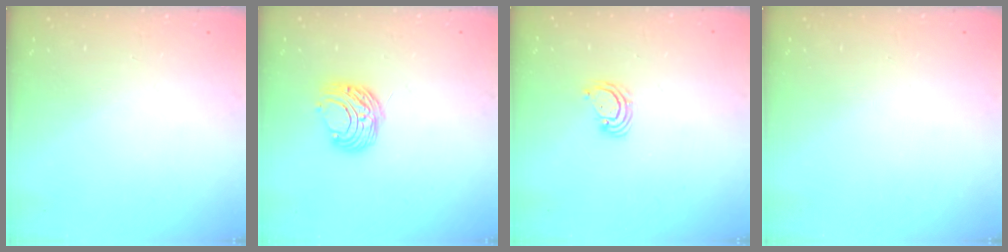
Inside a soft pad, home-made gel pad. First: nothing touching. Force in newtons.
{"total": 8.7, "press": 8.7, "slide": 0.6}
{"total": 3.0, "press": 2.9, "slide": 0.3}
{"total": 0.0}